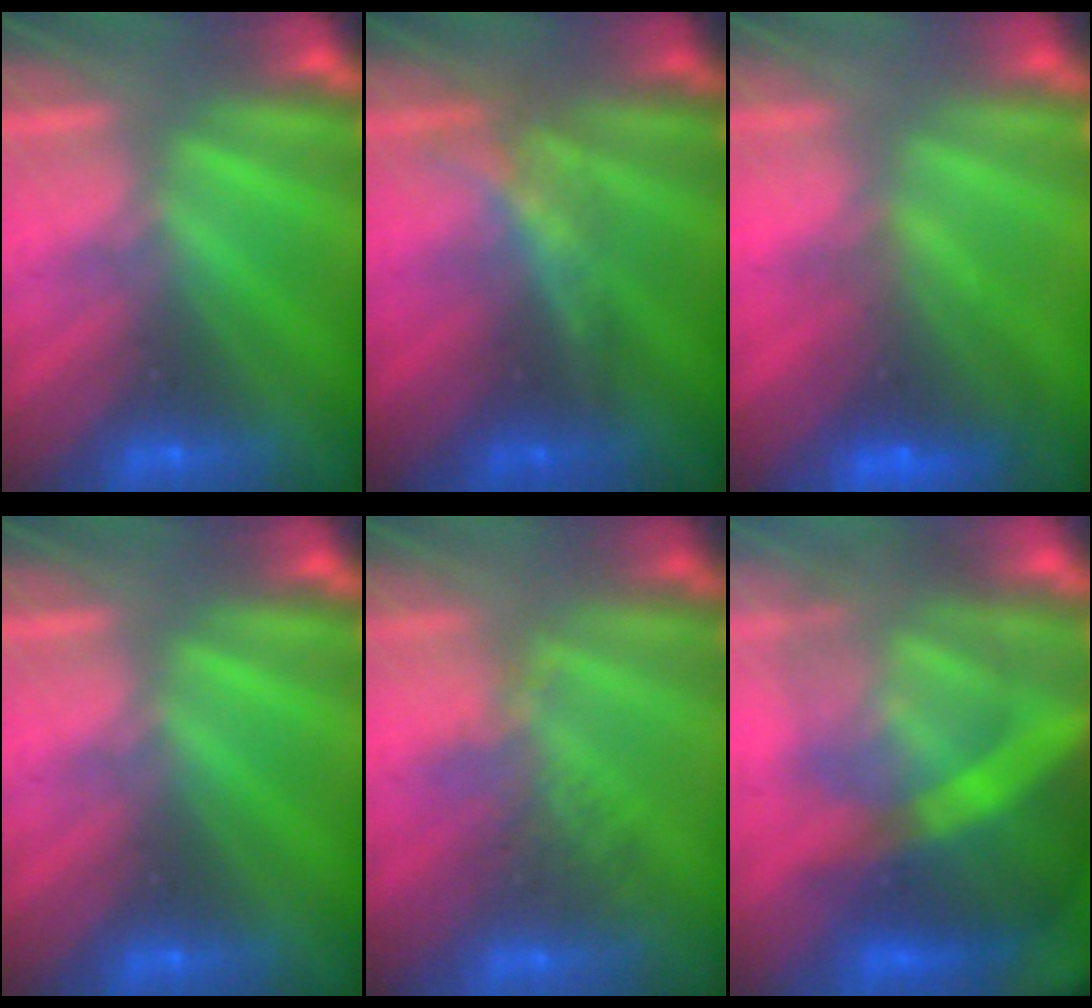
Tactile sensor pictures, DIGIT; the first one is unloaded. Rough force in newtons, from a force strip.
{"total": 1.7}
{"total": 7.0}
{"total": 0.0}
{"total": 2.4}
{"total": 8.6}